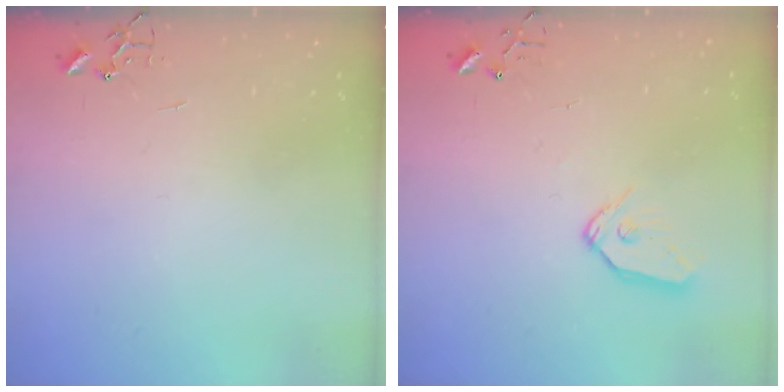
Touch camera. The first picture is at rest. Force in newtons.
{"total": 8.9, "press": 8.8, "slide": 0.6}